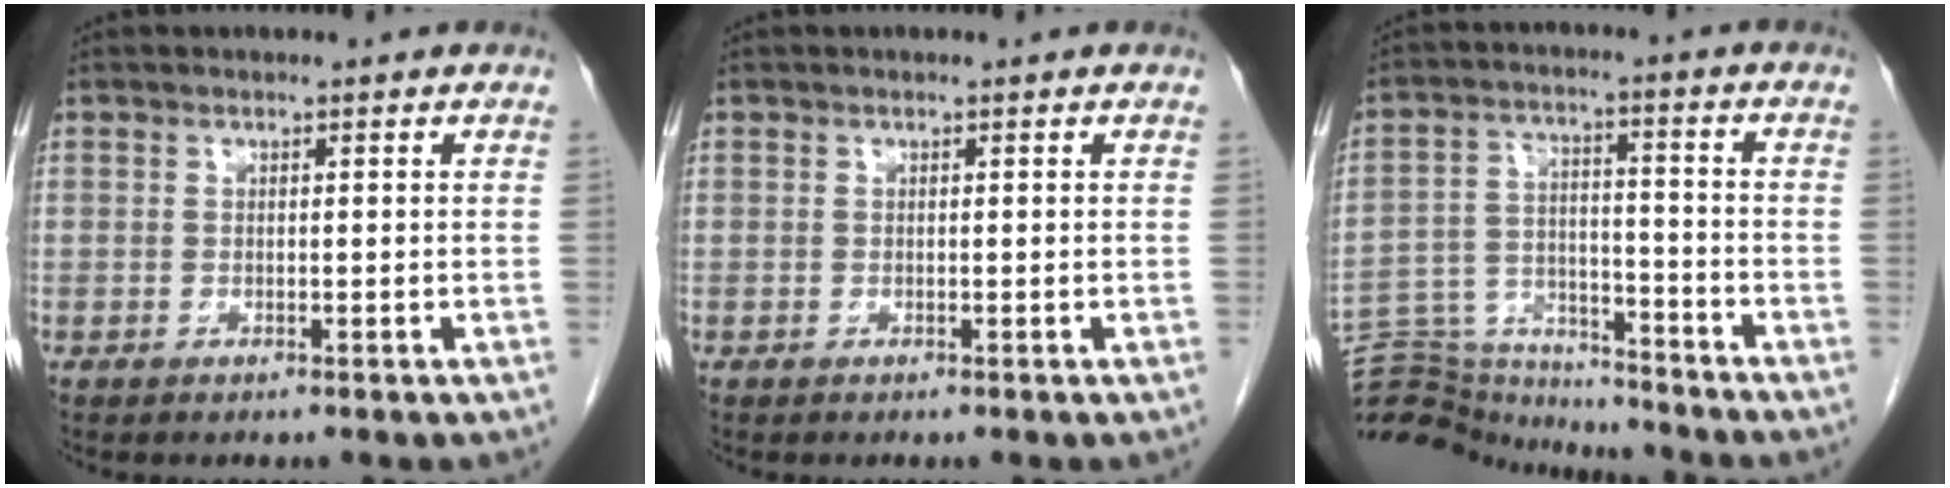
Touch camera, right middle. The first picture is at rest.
{"total": 0.0}
{"total": 14.4, "force": [-14.2, 1.6, 1.7], "torque": [-0.038, 0.027, -0.230]}